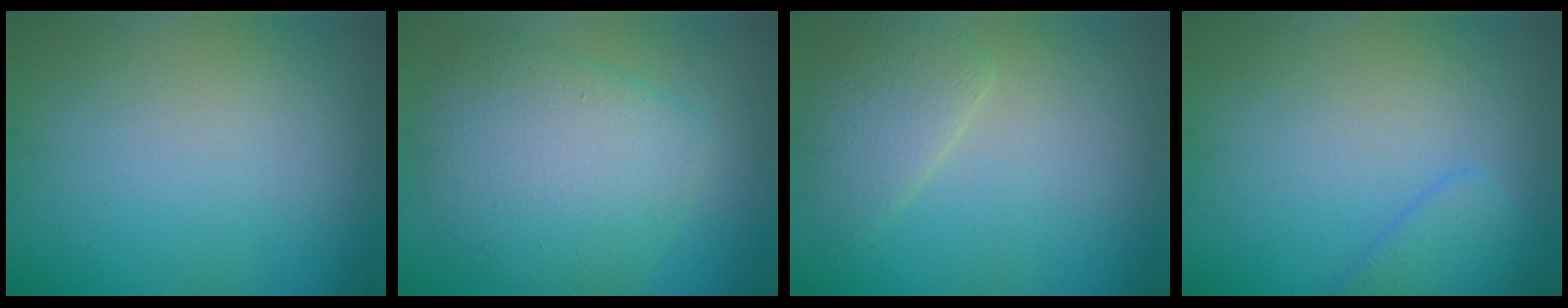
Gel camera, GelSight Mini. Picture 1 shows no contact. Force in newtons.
{"total": 7.0, "press": 7.0, "slide": 0.2}
{"total": 2.9, "press": 2.8, "slide": 0.4}
{"total": 2.5, "press": 2.5, "slide": 0.2}